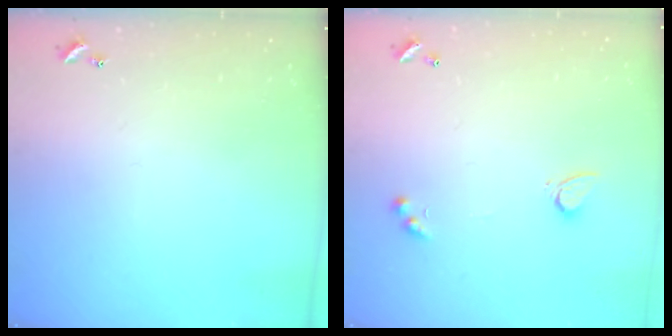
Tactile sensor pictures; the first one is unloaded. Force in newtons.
{"total": 2.6, "press": 2.6, "slide": 0.5}